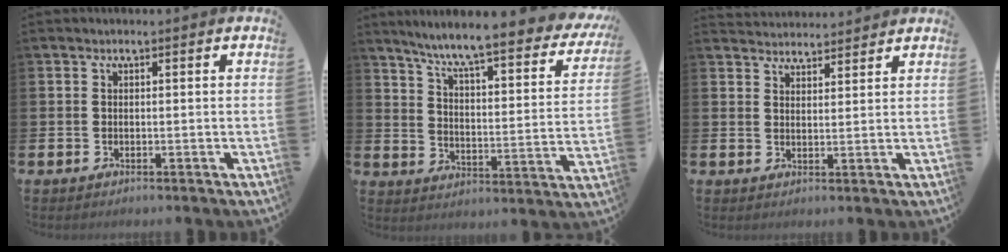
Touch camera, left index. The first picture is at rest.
{"total": 7.7, "force": [6.6, 0.5, 3.9], "torque": [-0.099, -0.056, 0.104]}
{"total": 3.5, "force": [3.4, 0.6, -0.3], "torque": [-0.001, -0.016, 0.064]}